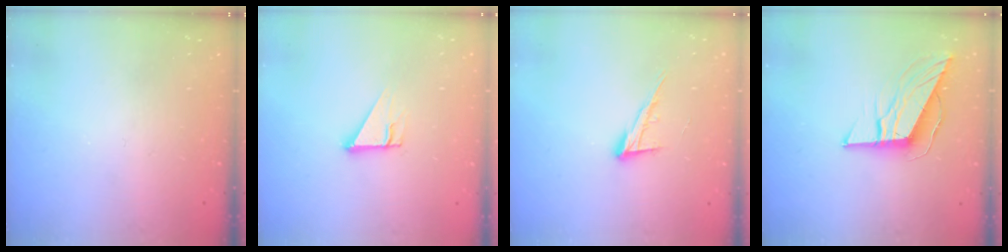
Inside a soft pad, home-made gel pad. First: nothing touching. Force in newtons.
{"total": 3.7, "press": 3.7, "slide": 0.2}
{"total": 10.6, "press": 10.5, "slide": 1.6}
{"total": 9.4, "press": 9.4, "slide": 0.6}